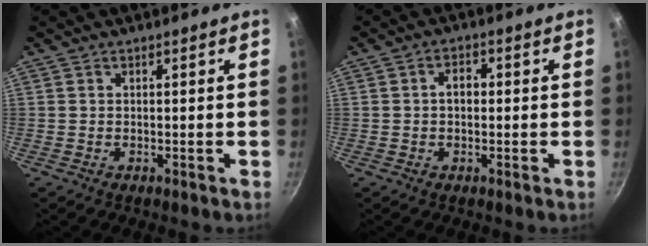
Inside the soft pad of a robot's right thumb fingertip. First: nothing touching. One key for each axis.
{"total": 3.1, "fx": 0.1, "fy": 2.1, "fz": 2.3, "tx": -0.026, "ty": 0.013, "tz": -0.002}